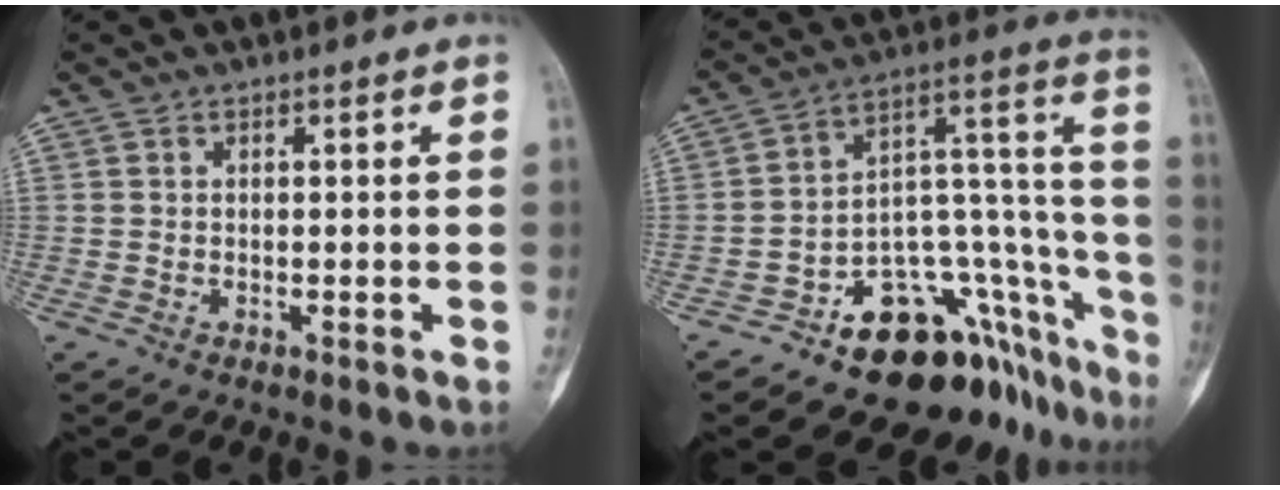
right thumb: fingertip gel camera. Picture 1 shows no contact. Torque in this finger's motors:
{"motor_torque": [2.46, 0.65, 1.48, -1.29, 0.15]}